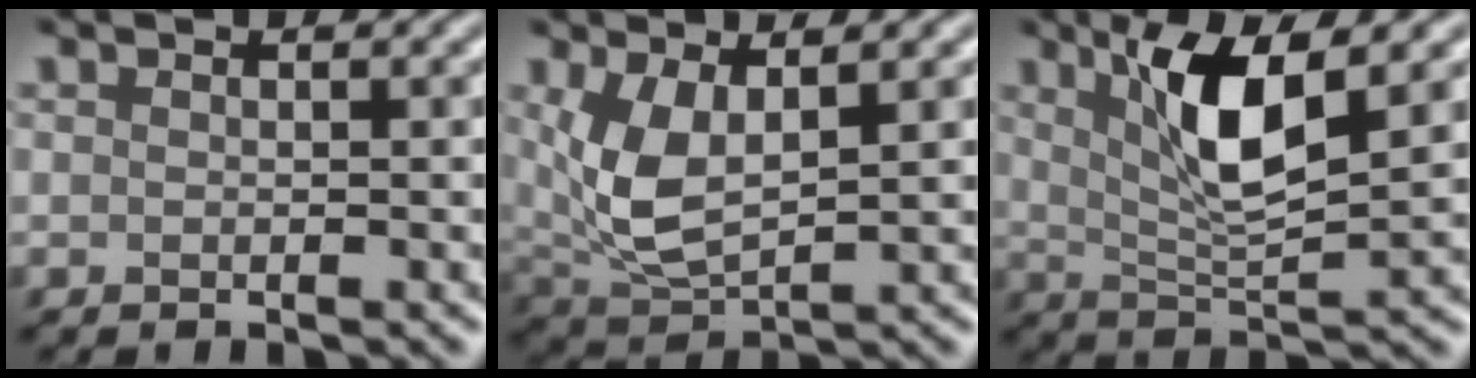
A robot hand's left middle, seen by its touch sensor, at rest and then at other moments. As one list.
[{"total": 5.1, "force": [1.3, 2.4, 4.3], "torque": [-0.105, -0.007, 0.033]}, {"total": 6.4, "force": [2.4, 1.6, 5.6], "torque": [-0.109, -0.003, 0.046]}]